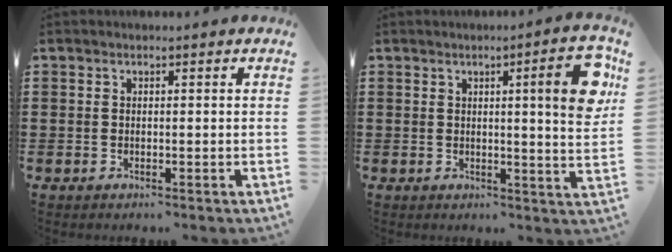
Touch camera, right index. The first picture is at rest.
{"total": 8.5, "force": [3.0, 0.7, 7.9], "torque": [-0.120, -0.008, 0.040]}